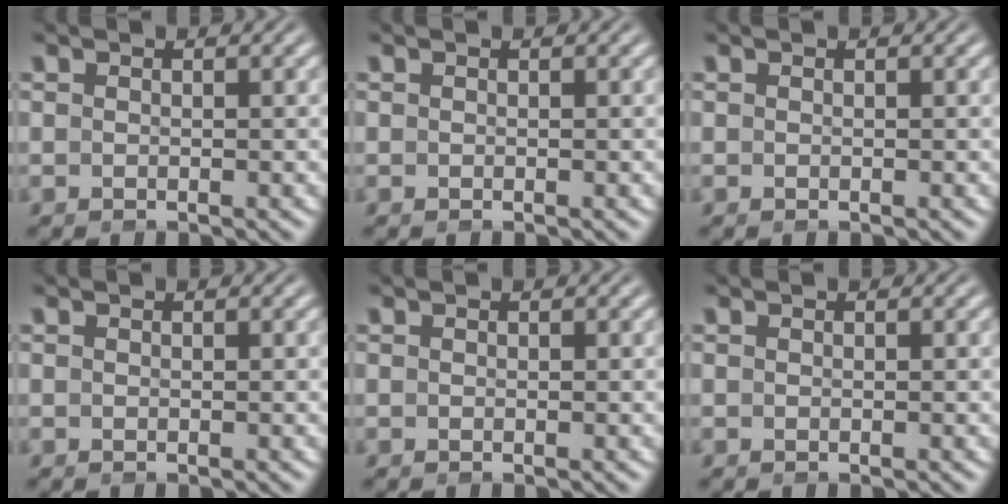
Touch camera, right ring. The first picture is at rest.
{"total": 0.0}
{"total": 0.0}
{"total": 0.0}
{"total": 0.0}
{"total": 0.0}